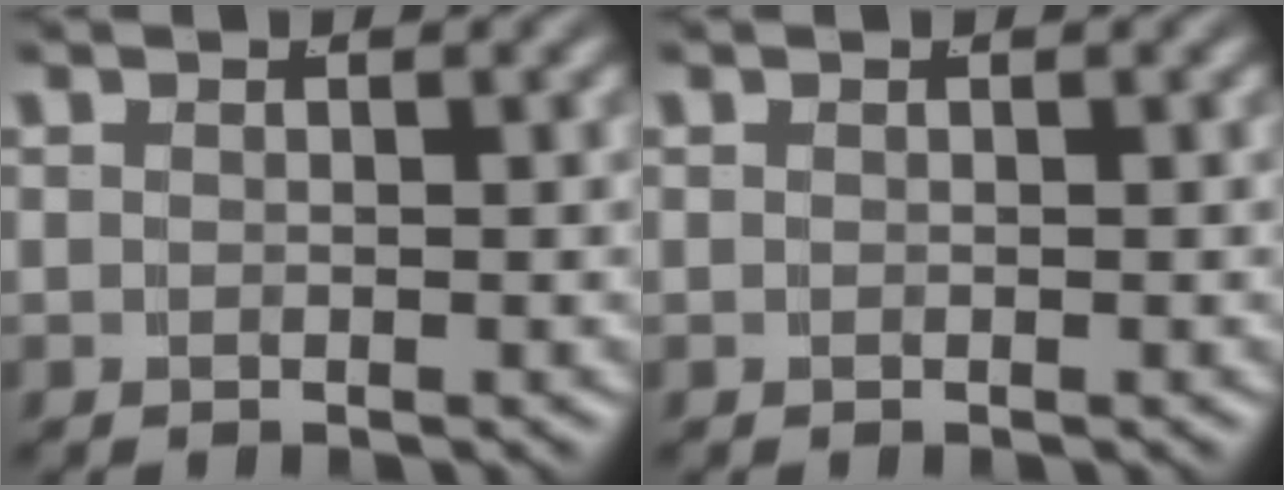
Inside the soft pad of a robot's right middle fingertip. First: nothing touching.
{"total": 0.0}